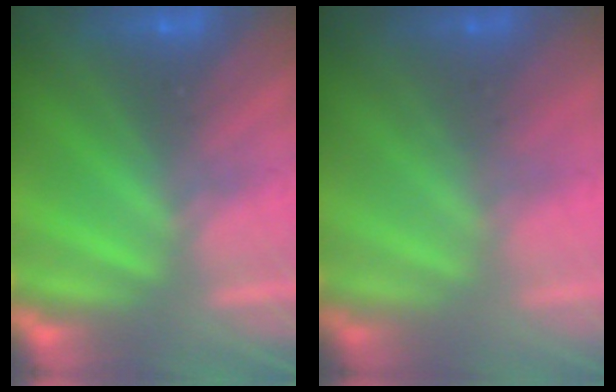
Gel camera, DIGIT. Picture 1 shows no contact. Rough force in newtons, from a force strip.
{"total": 1.4}